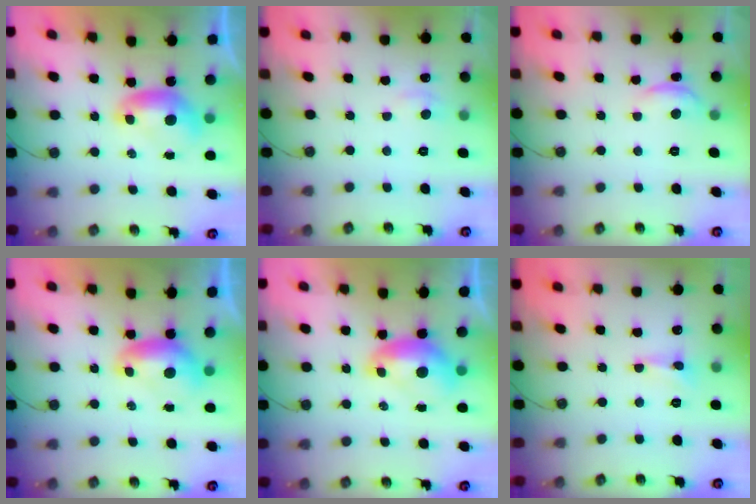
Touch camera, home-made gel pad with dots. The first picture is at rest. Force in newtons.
{"total": 1.6, "press": 1.4, "slide": 0.7}
{"total": 1.1, "press": 0.9, "slide": 0.7}
{"total": 0.6, "press": 0.6, "slide": 0.2}
{"total": 1.6, "press": 1.5, "slide": 0.3}
{"total": 0.6, "press": 0.5, "slide": 0.4}